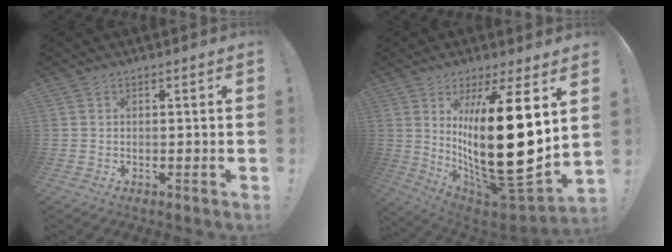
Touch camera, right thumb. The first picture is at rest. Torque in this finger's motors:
{"motor_torque": [0.81, 4.20, 1.83, -0.93, 0.89]}